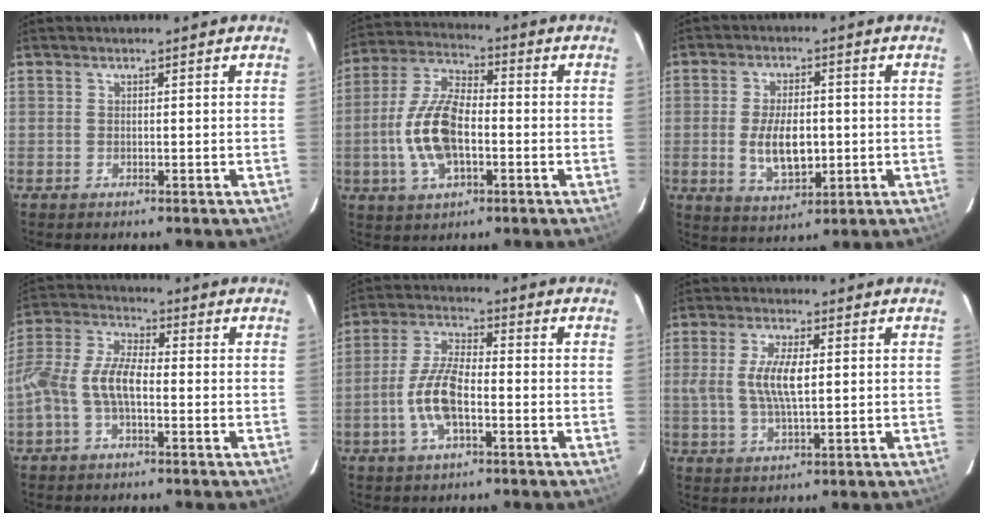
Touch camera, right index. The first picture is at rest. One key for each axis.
{"total": 13.2, "fx": -2.7, "fy": 6.3, "fz": 11.3, "tx": -0.241, "ty": 0.007, "tz": -0.051}
{"total": 9.1, "fx": -1.0, "fy": 4.5, "fz": 7.8, "tx": -0.151, "ty": -0.006, "tz": -0.012}
{"total": 8.6, "fx": -2.1, "fy": 3.7, "fz": 7.5, "tx": -0.167, "ty": 0.016, "tz": -0.043}
{"total": 9.5, "fx": -2.9, "fy": 3.5, "fz": 8.3, "tx": -0.177, "ty": 0.005, "tz": -0.058}
{"total": 7.6, "fx": 0.8, "fy": 2.5, "fz": 7.2, "tx": -0.143, "ty": 0.002, "tz": 0.018}